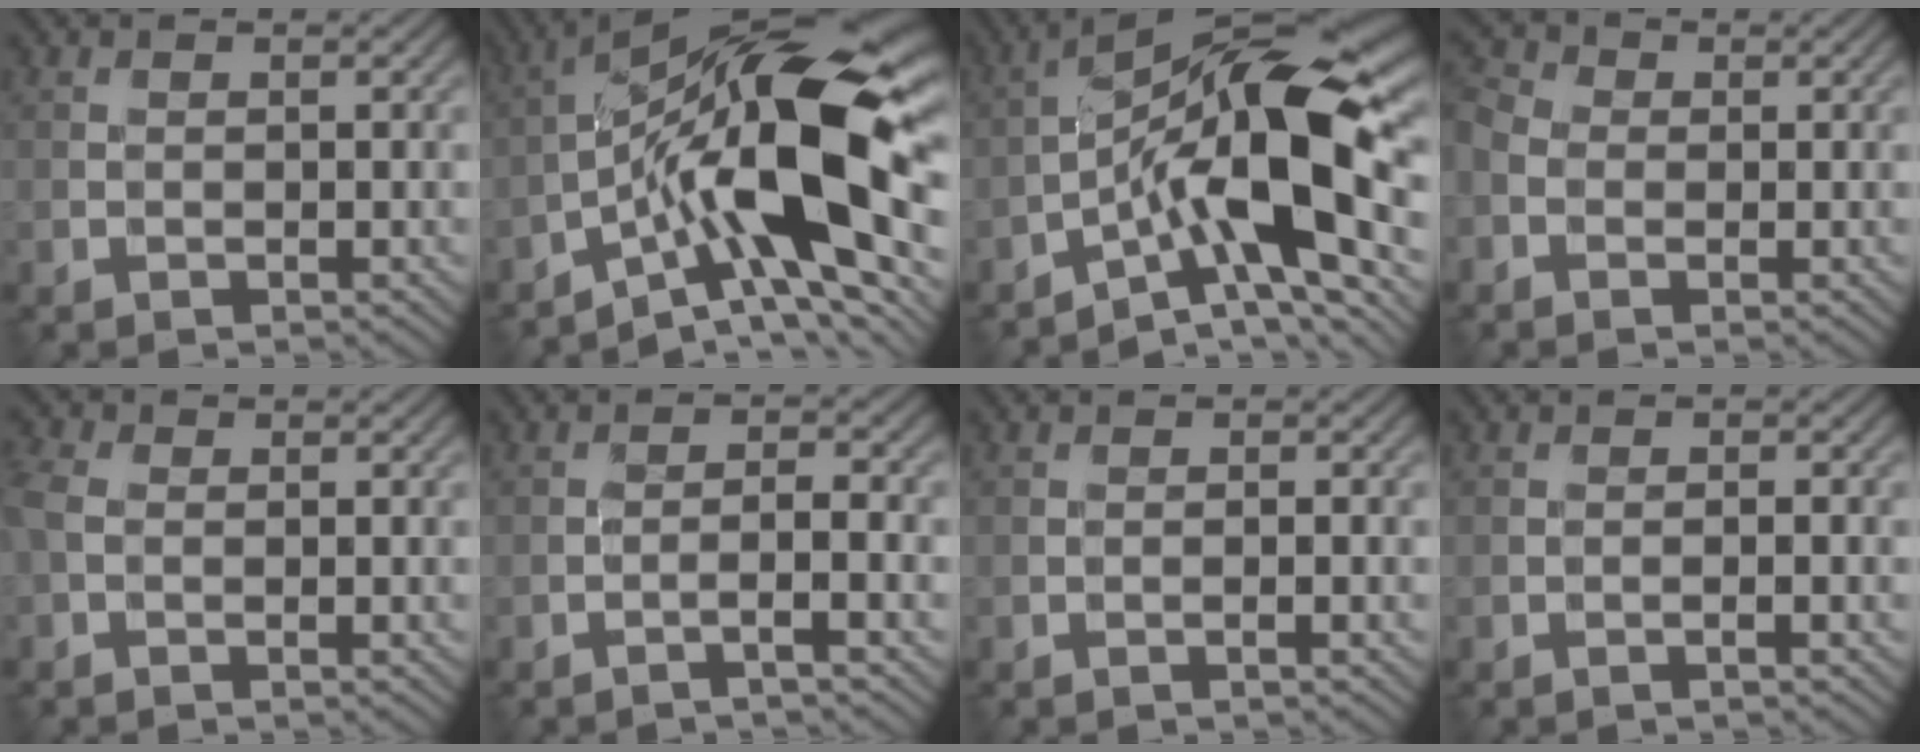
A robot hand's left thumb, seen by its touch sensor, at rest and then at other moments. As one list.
[{"total": 17.0, "force": [-4.0, 5.2, 15.6], "torque": [-0.249, 0.013, -0.073]}, {"total": 14.9, "force": [-4.3, 4.1, 13.7], "torque": [-0.207, 0.013, -0.084]}, {"total": 4.0, "force": [-1.1, 2.9, 2.5], "torque": [-0.057, 0.001, -0.031]}, {"total": 3.4, "force": [-0.6, 2.2, 2.5], "torque": [-0.066, 0.004, -0.021]}, {"total": 2.6, "force": [-1.4, 0.2, 2.2], "torque": [-0.031, 0.013, -0.041]}, {"total": 0.6, "force": [-0.3, 0.0, 0.5], "torque": [-0.009, 0.003, -0.008]}, {"total": 0.9, "force": [-0.4, 0.1, 0.8], "torque": [-0.012, 0.006, -0.012]}]